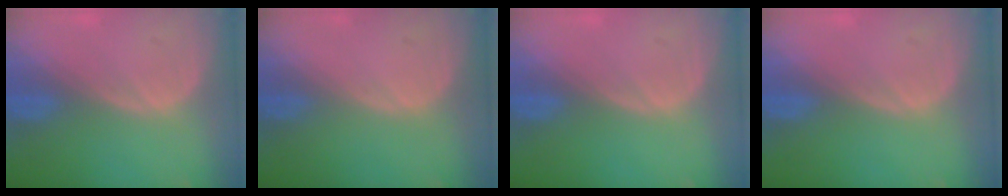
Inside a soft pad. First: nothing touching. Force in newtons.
{"total": 0.0}
{"total": 0.0}
{"total": 0.0}